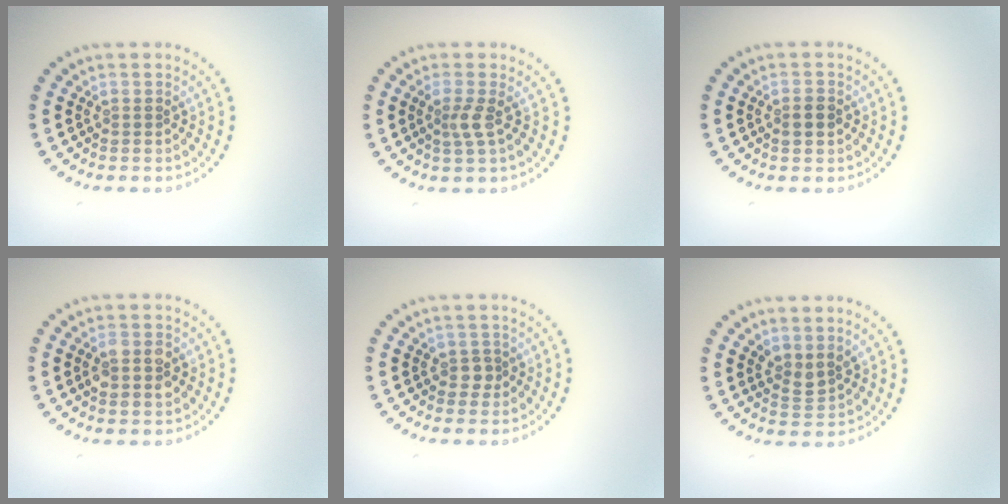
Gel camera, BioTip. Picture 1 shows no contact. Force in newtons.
{"total": 1.8, "press": 1.3, "slide": 1.3}
{"total": 1.5, "press": 1.5, "slide": 0.1}
{"total": 2.9, "press": 2.9, "slide": 0.3}
{"total": 1.3, "press": 1.1, "slide": 0.5}
{"total": 1.8, "press": 1.4, "slide": 1.1}